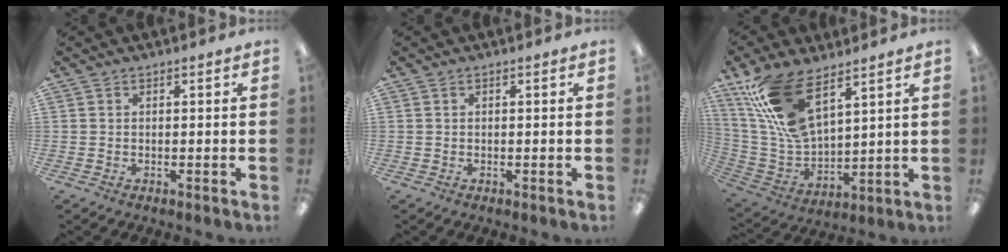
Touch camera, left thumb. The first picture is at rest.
{"total": 0.0}
{"total": 18.5, "force": [10.9, 8.5, 12.2], "torque": [-0.277, -0.035, 0.200]}